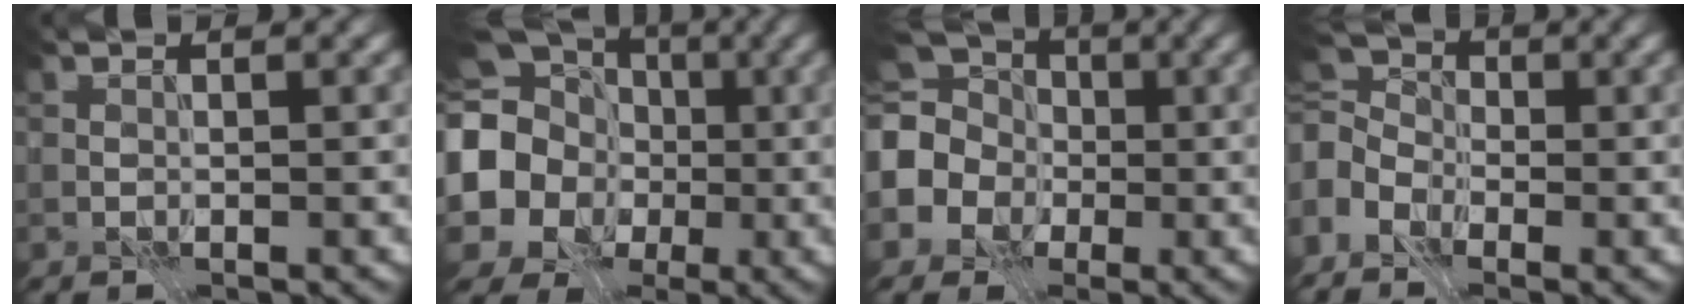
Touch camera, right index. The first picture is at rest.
{"total": 17.8, "force": [0.6, 16.6, 6.5], "torque": [-0.195, 0.004, -0.037]}
{"total": 10.2, "force": [-0.3, 9.0, 4.7], "torque": [-0.105, 0.013, -0.050]}
{"total": 5.5, "force": [-2.4, 3.8, 3.3], "torque": [-0.081, -0.001, -0.063]}